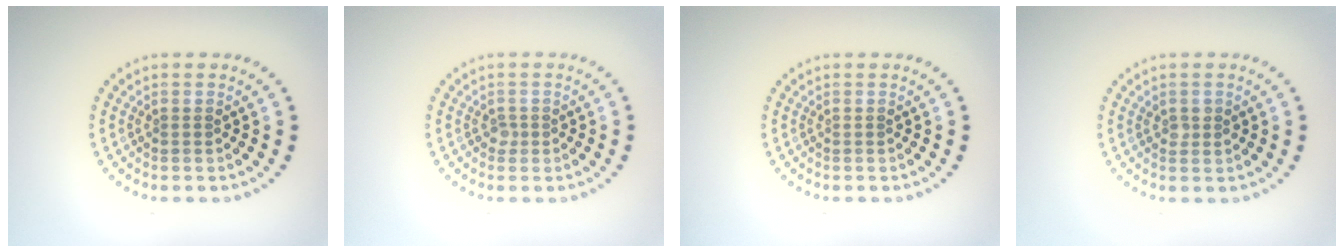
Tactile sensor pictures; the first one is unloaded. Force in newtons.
{"total": 0.8, "press": 0.6, "slide": 0.5}
{"total": 0.0}
{"total": 1.0, "press": 1.0, "slide": 0.1}